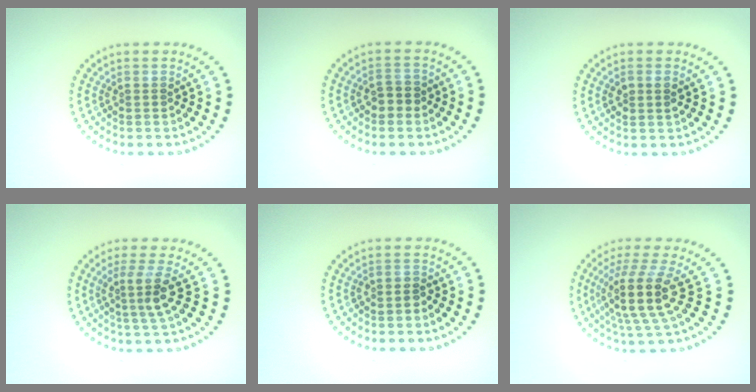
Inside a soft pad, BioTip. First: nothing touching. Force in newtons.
{"total": 1.9, "press": 1.8, "slide": 0.7}
{"total": 1.4, "press": 1.3, "slide": 0.3}
{"total": 2.9, "press": 2.1, "slide": 2.0}
{"total": 0.8, "press": 0.7, "slide": 0.5}
{"total": 4.9, "press": 3.8, "slide": 3.1}